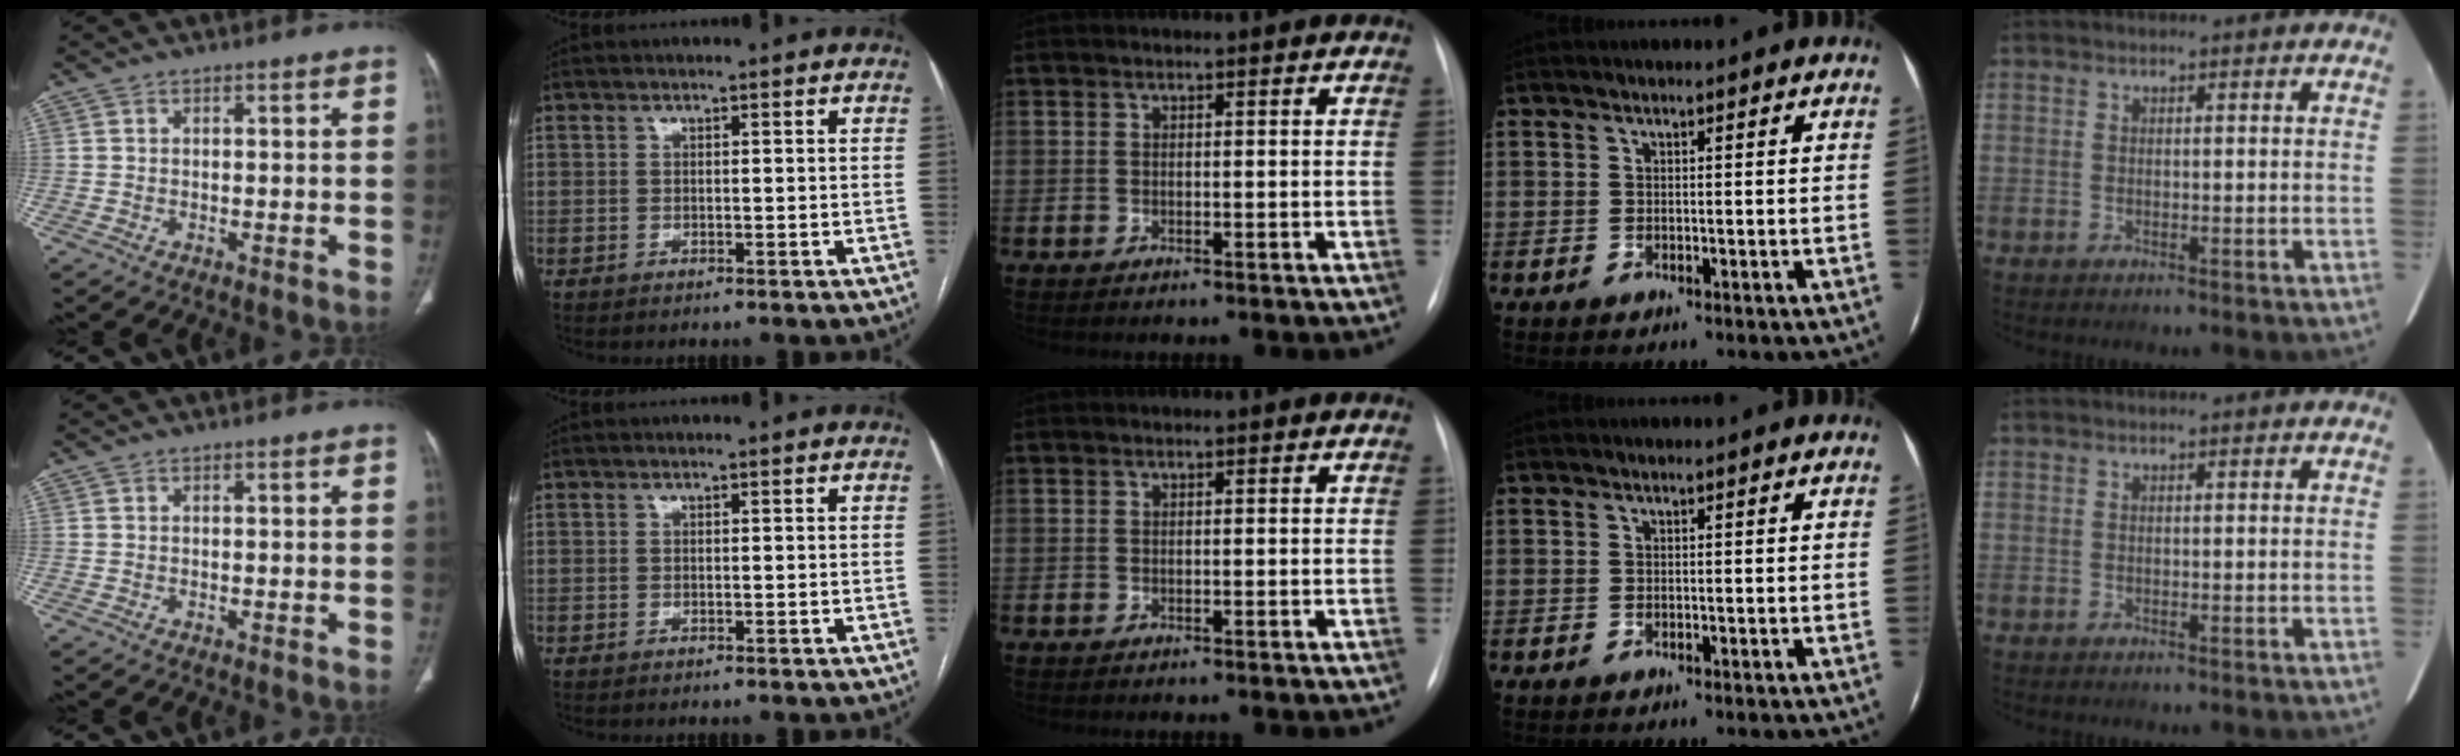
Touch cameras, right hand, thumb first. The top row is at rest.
{}